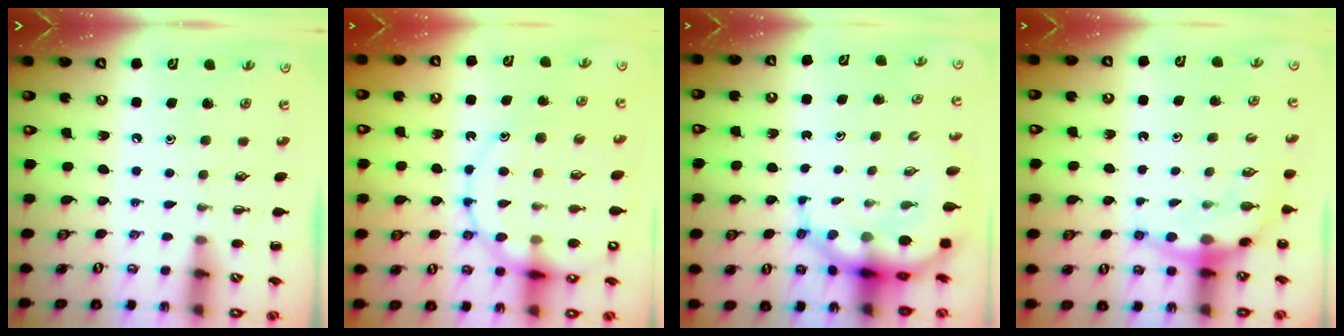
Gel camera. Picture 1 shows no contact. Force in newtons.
{"total": 17.0, "press": 16.8, "slide": 3.0}
{"total": 9.5, "press": 9.2, "slide": 2.4}
{"total": 7.2, "press": 7.1, "slide": 1.2}